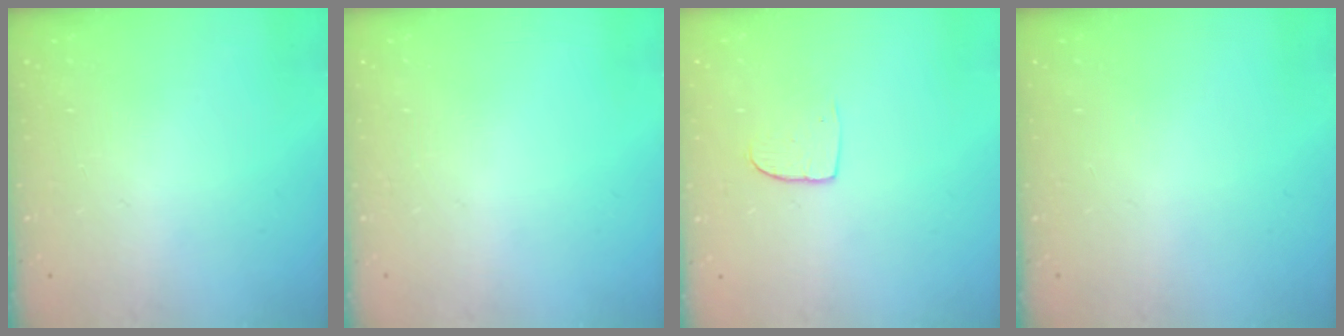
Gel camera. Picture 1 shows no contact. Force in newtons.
{"total": 0.0}
{"total": 4.1, "press": 4.1, "slide": 0.3}
{"total": 0.0}